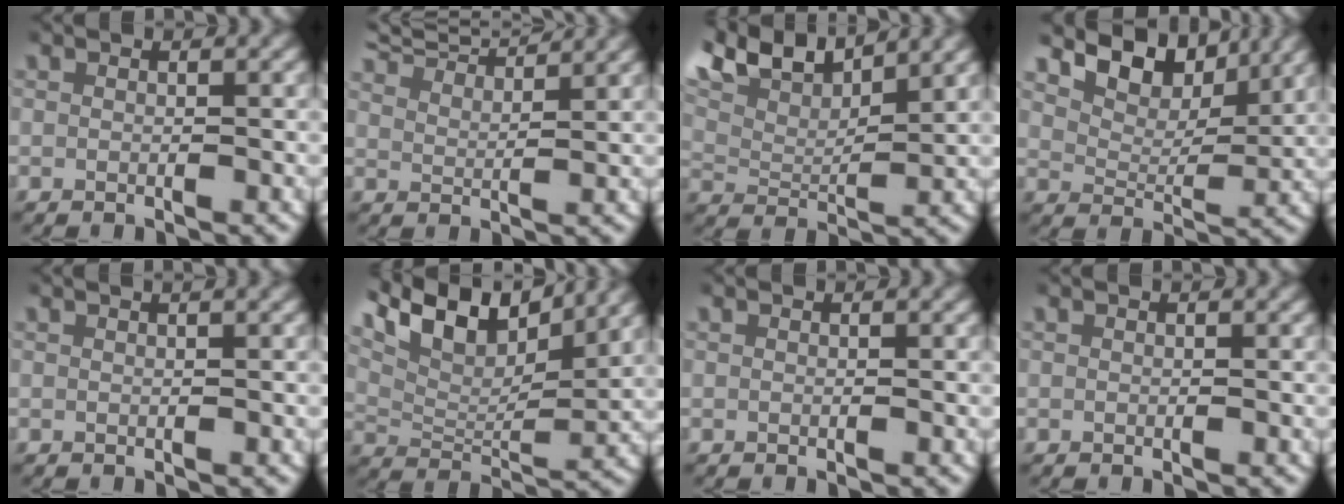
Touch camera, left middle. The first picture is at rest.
{"total": 7.4, "force": [6.7, 1.7, 2.7], "torque": [-0.049, 0.019, 0.104]}
{"total": 8.9, "force": [6.2, 4.0, 4.9], "torque": [-0.111, 0.015, 0.098]}
{"total": 7.5, "force": [5.5, 3.6, 3.6], "torque": [-0.075, 0.007, 0.088]}
{"total": 1.0, "force": [0.6, -0.1, 0.7], "torque": [-0.003, 0.008, 0.006]}
{"total": 10.2, "force": [6.4, 4.8, 6.2], "torque": [-0.121, 0.015, 0.103]}
{"total": 0.0}
{"total": 0.0}